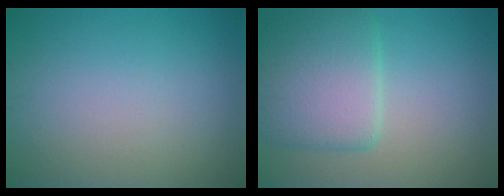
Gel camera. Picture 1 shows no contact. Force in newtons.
{"total": 6.3, "press": 6.2, "slide": 0.5}